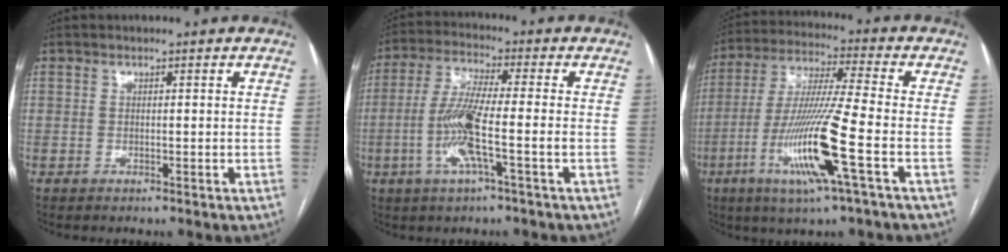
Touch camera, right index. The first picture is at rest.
{"total": 9.4, "force": [-2.5, 0.1, 9.1], "torque": [-0.187, -0.004, -0.054]}
{"total": 15.2, "force": [-5.4, -0.7, 14.2], "torque": [-0.292, -0.020, -0.105]}